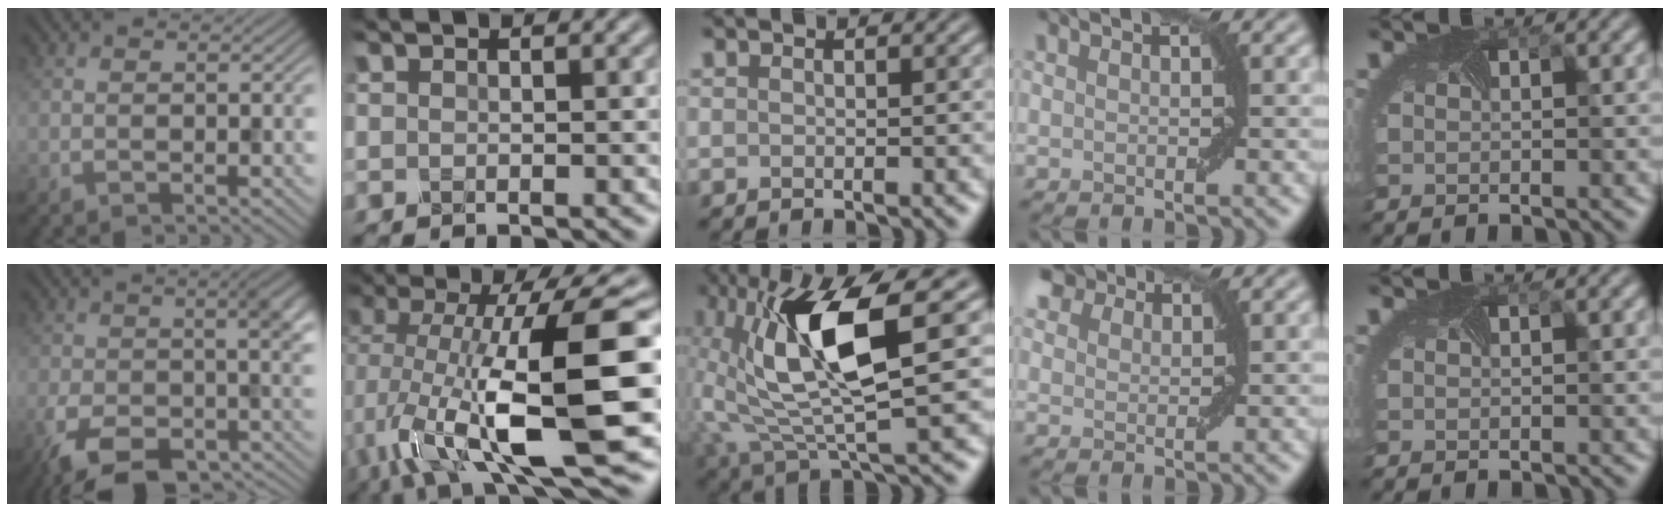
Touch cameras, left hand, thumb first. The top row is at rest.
{"thumb": {"total": 10.9, "force": [-4.7, 5.3, 8.3], "torque": [-0.128, -0.049, -0.065]}, "index": {"total": 15.8, "force": [-3.0, 4.6, 14.8], "torque": [-0.263, -0.002, -0.055]}, "middle": {"total": 10.5, "force": [1.6, 3.0, 9.9], "torque": [-0.190, -0.001, 0.036]}, "ring": {"total": 3.9, "force": [3.2, 1.7, 1.4], "torque": [-0.033, 0.006, 0.060]}}